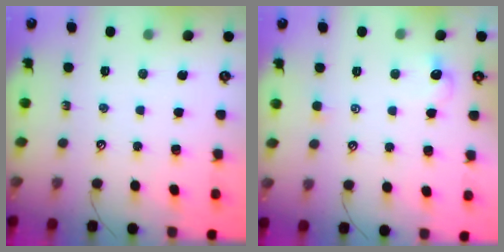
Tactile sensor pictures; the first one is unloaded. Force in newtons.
{"total": 0.6, "press": 0.1, "slide": 0.6}